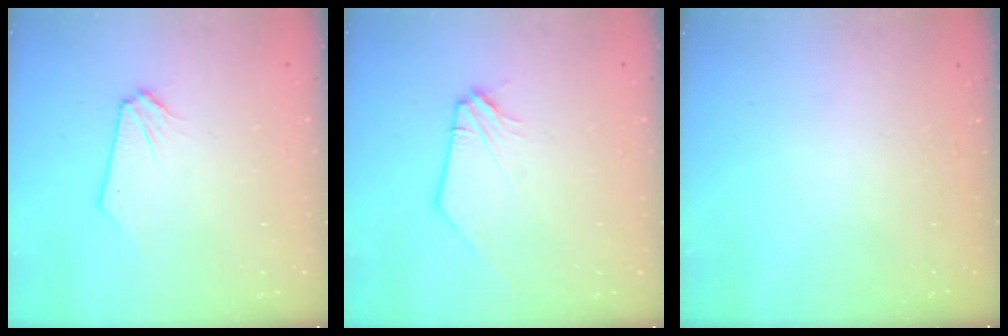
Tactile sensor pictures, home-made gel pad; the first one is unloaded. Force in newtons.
{"total": 0.8, "press": 0.8, "slide": 0.1}
{"total": 0.0}